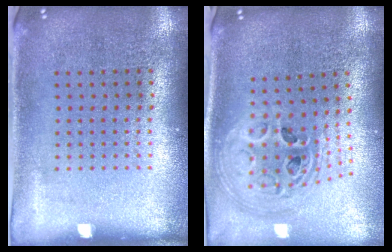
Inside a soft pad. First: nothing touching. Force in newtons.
{"total": 2.5, "press": 1.8, "slide": 1.7}